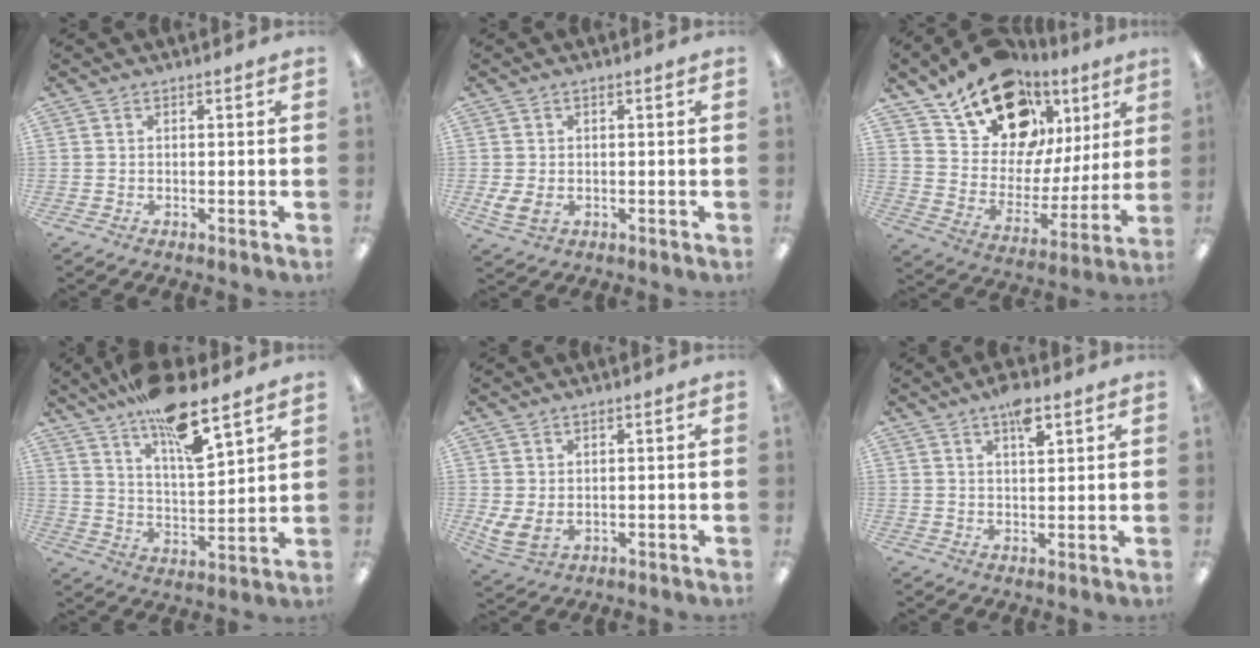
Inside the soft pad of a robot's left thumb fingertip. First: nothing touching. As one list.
[{"total": 3.8, "force": [-0.4, 2.6, 2.8], "torque": [-0.060, -0.006, -0.011]}, {"total": 19.4, "force": [13.4, 11.4, 8.0], "torque": [-0.142, -0.075, 0.245]}, {"total": 14.8, "force": [11.1, 3.2, 9.2], "torque": [-0.157, -0.064, 0.185]}, {"total": 4.4, "force": [1.1, 2.9, 3.1], "torque": [-0.070, -0.011, 0.019]}, {"total": 5.4, "force": [3.5, 1.8, 3.6], "torque": [-0.056, -0.012, 0.057]}]